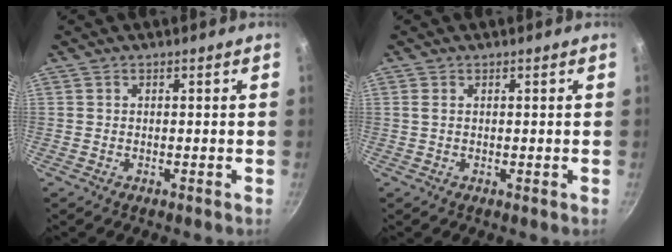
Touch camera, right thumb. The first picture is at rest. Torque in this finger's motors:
{"motor_torque": [-0.37, -0.47, 0.41, -0.06, 0.04]}